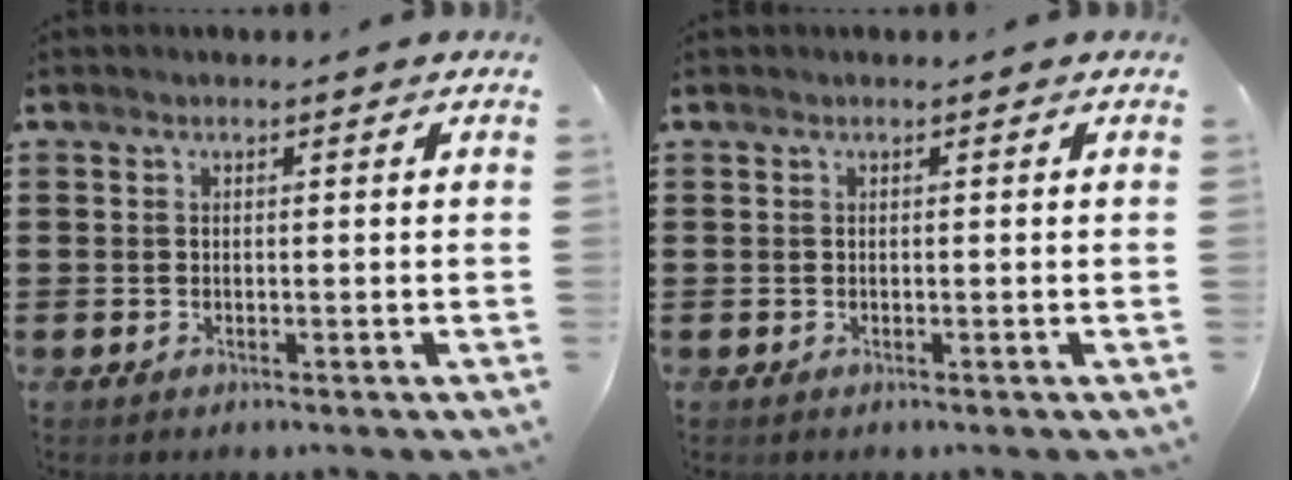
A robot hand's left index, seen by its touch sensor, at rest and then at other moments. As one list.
[{"total": 0.0}]